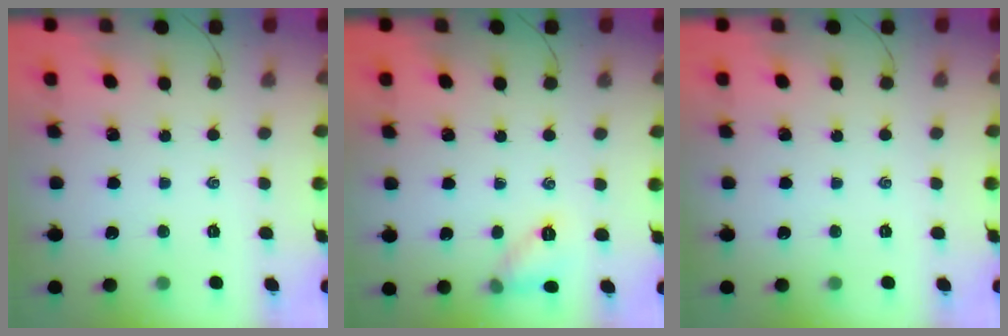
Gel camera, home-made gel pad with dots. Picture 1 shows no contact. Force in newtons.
{"total": 7.2, "press": 7.1, "slide": 1.6}
{"total": 0.0}